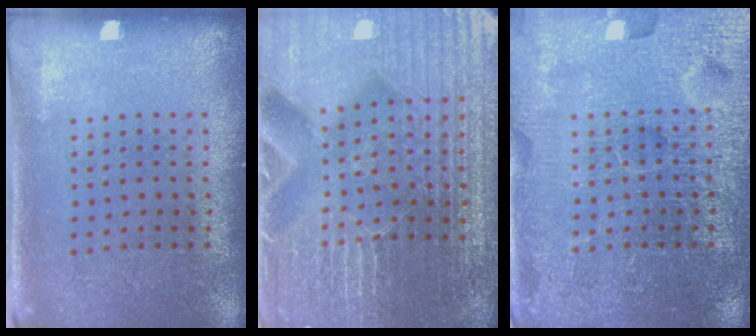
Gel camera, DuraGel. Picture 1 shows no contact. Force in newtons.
{"total": 5.8, "press": 5.3, "slide": 2.3}
{"total": 7.0, "press": 7.0, "slide": 0.9}